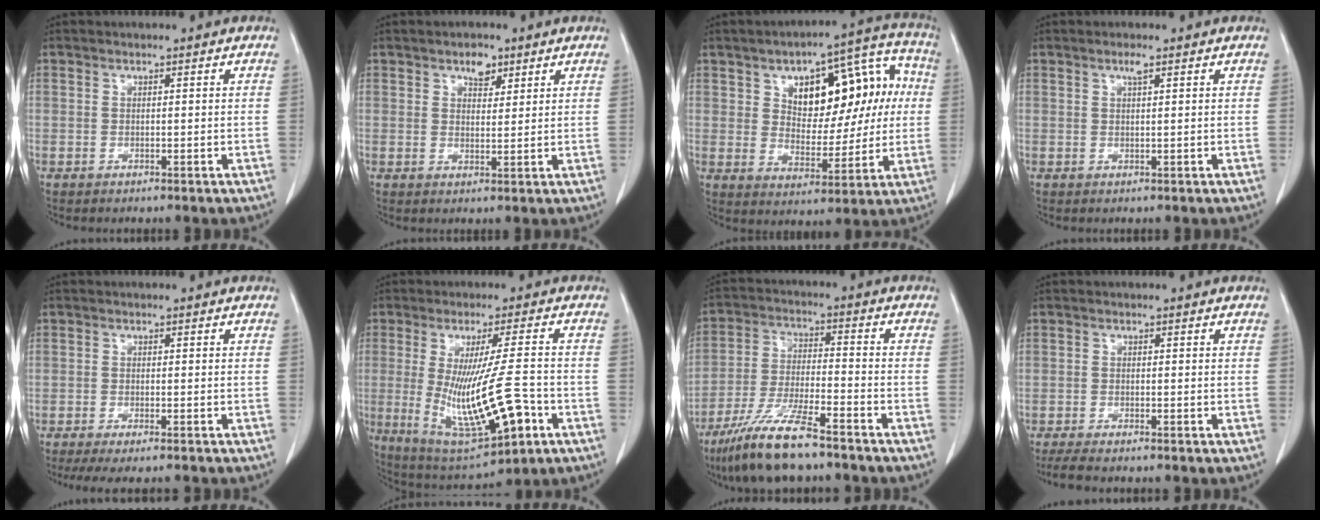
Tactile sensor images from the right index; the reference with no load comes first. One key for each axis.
{"total": 3.1, "fx": 2.0, "fy": 1.7, "fz": 1.6, "tx": -0.025, "ty": 0.002, "tz": 0.033}
{"total": 16.2, "fx": 3.9, "fy": 8.6, "fz": 13.1, "tx": -0.170, "ty": 0.048, "tz": 0.066}
{"total": 1.2, "fx": 0.7, "fy": 0.1, "fz": 1.0, "tx": -0.019, "ty": 0.002, "tz": 0.013}
{"total": 8.4, "fx": -7.4, "fy": 0.8, "fz": 3.9, "tx": -0.048, "ty": -0.017, "tz": -0.106}
{"total": 15.8, "fx": -3.9, "fy": 2.4, "fz": 15.1, "tx": -0.275, "ty": -0.029, "tz": -0.046}
{"total": 11.9, "fx": -9.0, "fy": 1.4, "fz": 7.6, "tx": -0.153, "ty": -0.028, "tz": -0.166}
{"total": 4.4, "fx": -3.8, "fy": 0.4, "fz": 2.3, "tx": -0.038, "ty": -0.012, "tz": -0.061}